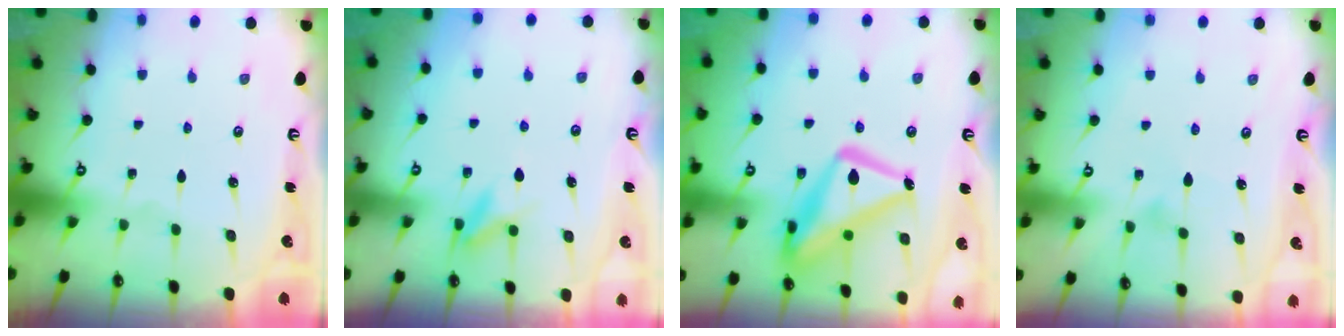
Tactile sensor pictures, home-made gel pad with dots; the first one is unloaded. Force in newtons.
{"total": 5.8, "press": 5.7, "slide": 0.7}
{"total": 19.2, "press": 19.2, "slide": 1.8}
{"total": 3.3, "press": 3.3, "slide": 0.1}